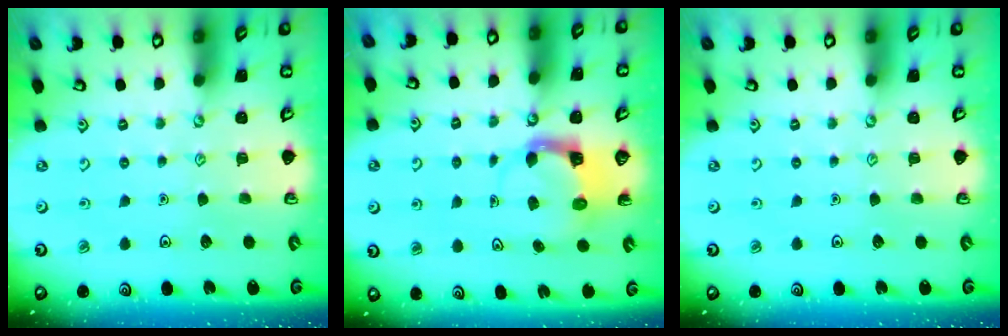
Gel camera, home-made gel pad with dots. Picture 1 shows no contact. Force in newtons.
{"total": 3.8, "press": 3.8, "slide": 0.3}
{"total": 0.0}